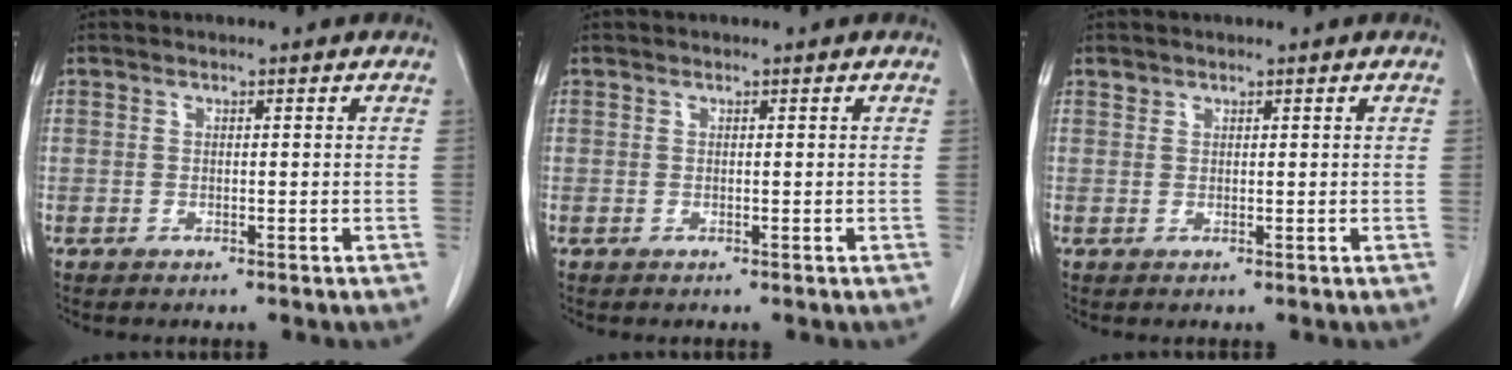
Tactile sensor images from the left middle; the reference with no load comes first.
{"total": 0.0}
{"total": 0.8, "force": [0.6, 0.4, 0.0], "torque": [0.004, 0.002, 0.008]}